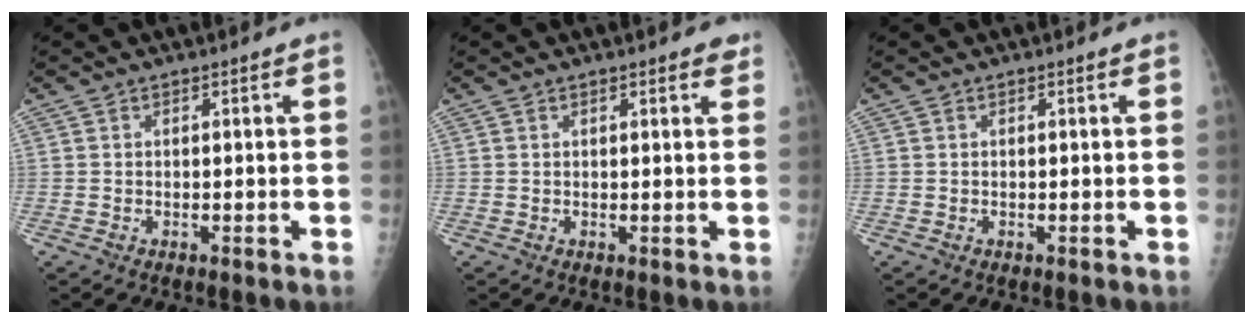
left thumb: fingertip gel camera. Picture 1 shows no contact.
{"total": 2.5, "force": [1.6, 1.0, 1.7], "torque": [-0.009, -0.004, 0.016]}
{"total": 0.0}